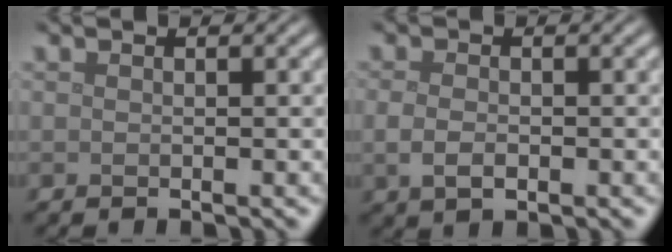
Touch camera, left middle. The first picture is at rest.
{"total": 2.1, "force": [-0.3, 1.3, 1.6], "torque": [-0.036, -0.005, -0.006]}